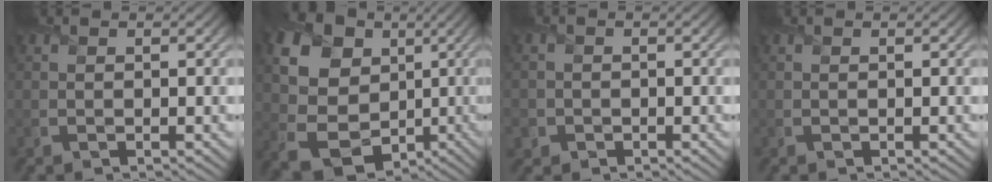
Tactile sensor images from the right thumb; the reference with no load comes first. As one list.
[{"total": 19.1, "force": [4.6, 15.7, 9.9], "torque": [-0.241, 0.033, 0.087]}, {"total": 2.1, "force": [-0.9, 1.9, 0.3], "torque": [-0.001, -0.003, -0.019]}, {"total": 0.0}]